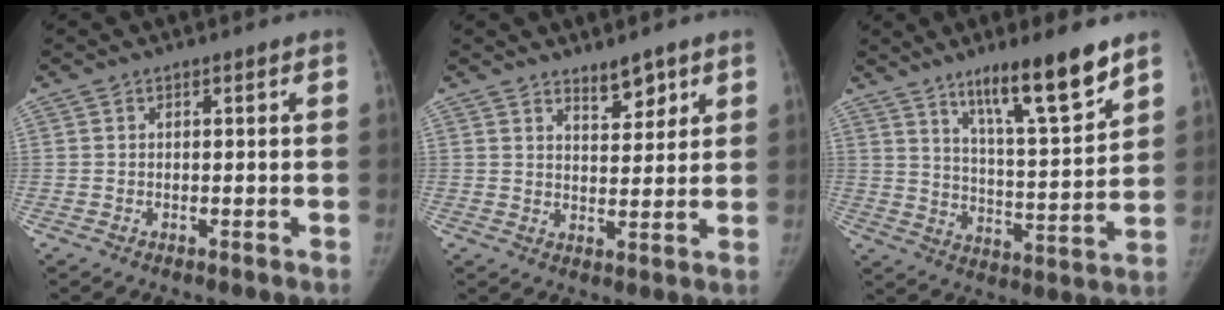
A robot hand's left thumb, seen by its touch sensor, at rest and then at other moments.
{"total": 4.5, "force": [3.4, 1.9, 2.3], "torque": [-0.013, -0.026, 0.055]}
{"total": 14.8, "force": [10.0, 2.2, 10.6], "torque": [-0.156, -0.064, 0.171]}